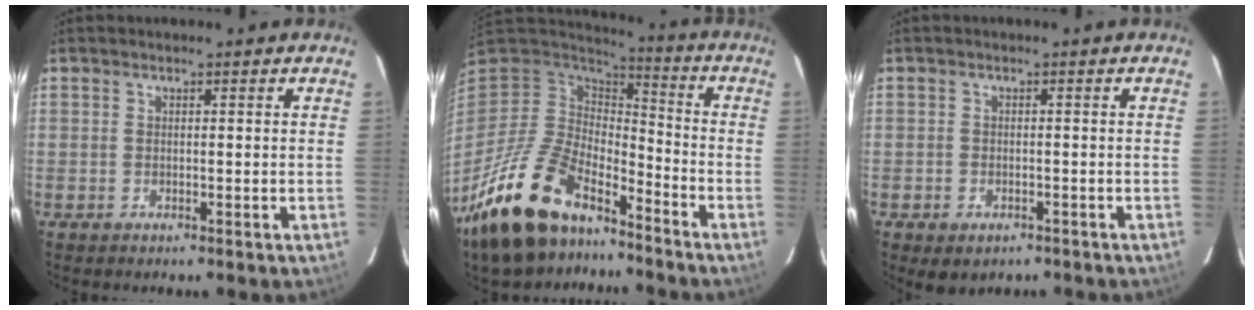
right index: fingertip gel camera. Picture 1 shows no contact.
{"total": 20.8, "force": [-15.0, 8.6, 11.5], "torque": [-0.246, -0.027, -0.273]}
{"total": 2.6, "force": [-1.6, 1.7, 1.2], "torque": [-0.025, -0.006, -0.023]}